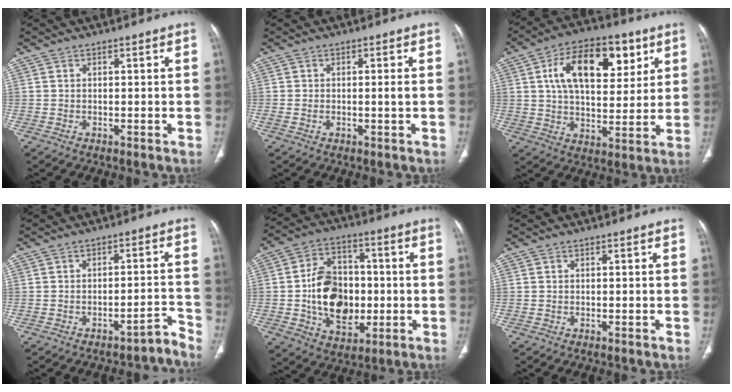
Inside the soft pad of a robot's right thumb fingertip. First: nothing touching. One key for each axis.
{"total": 1.4, "fx": -0.1, "fy": 0.0, "fz": 1.4, "tx": -0.027, "ty": 0.002, "tz": -0.001}
{"total": 17.9, "fx": 6.5, "fy": 9.8, "fz": 13.5, "tx": -0.181, "ty": -0.006, "tz": 0.104}
{"total": 3.5, "fx": -3.5, "fy": 0.6, "fz": 0.3, "tx": 0.015, "ty": 0.064, "tz": -0.042}
{"total": 16.0, "fx": -1.4, "fy": 11.5, "fz": 11.0, "tx": -0.147, "ty": 0.014, "tz": -0.015}
{"total": 0.0}